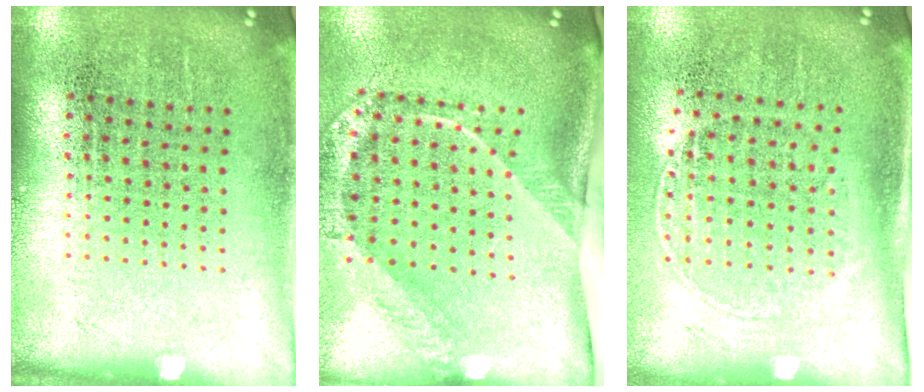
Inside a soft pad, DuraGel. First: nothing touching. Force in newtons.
{"total": 2.6, "press": 1.7, "slide": 2.0}
{"total": 1.5, "press": 1.2, "slide": 0.8}